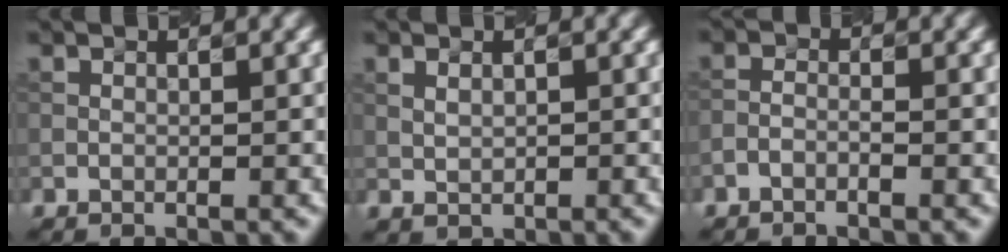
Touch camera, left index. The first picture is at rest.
{"total": 1.1, "force": [0.3, 0.7, 0.8], "torque": [-0.018, -0.001, 0.010]}
{"total": 1.2, "force": [-0.9, 0.3, 0.7], "torque": [-0.015, 0.001, -0.021]}